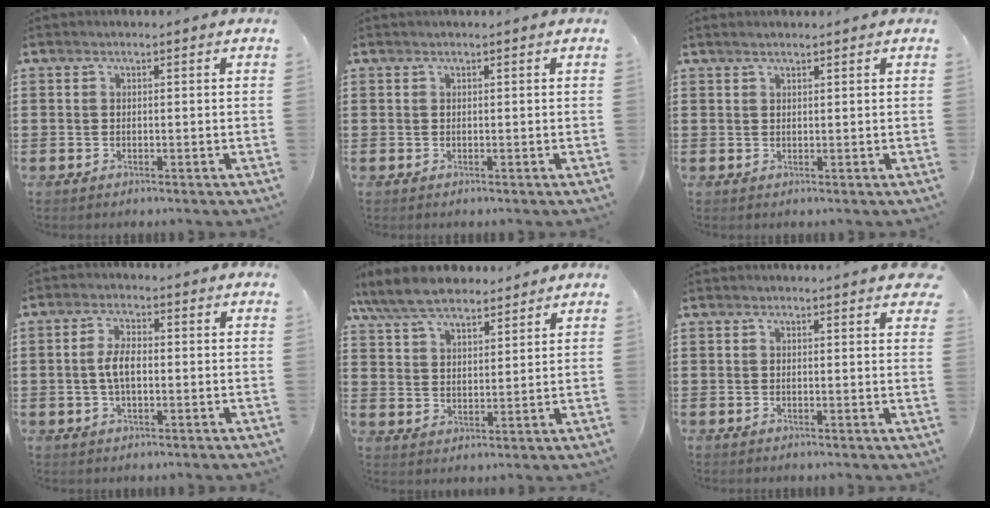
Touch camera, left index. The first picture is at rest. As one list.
[{"total": 0.0}, {"total": 1.0, "force": [0.9, 0.1, 0.4], "torque": [-0.009, 0.001, 0.017]}, {"total": 4.5, "force": [-0.2, 1.9, 4.1], "torque": [-0.091, 0.000, -0.009]}, {"total": 8.1, "force": [7.0, 2.5, 3.1], "torque": [-0.085, -0.013, 0.132]}, {"total": 1.7, "force": [1.4, 0.1, 1.0], "torque": [-0.015, -0.001, 0.025]}]